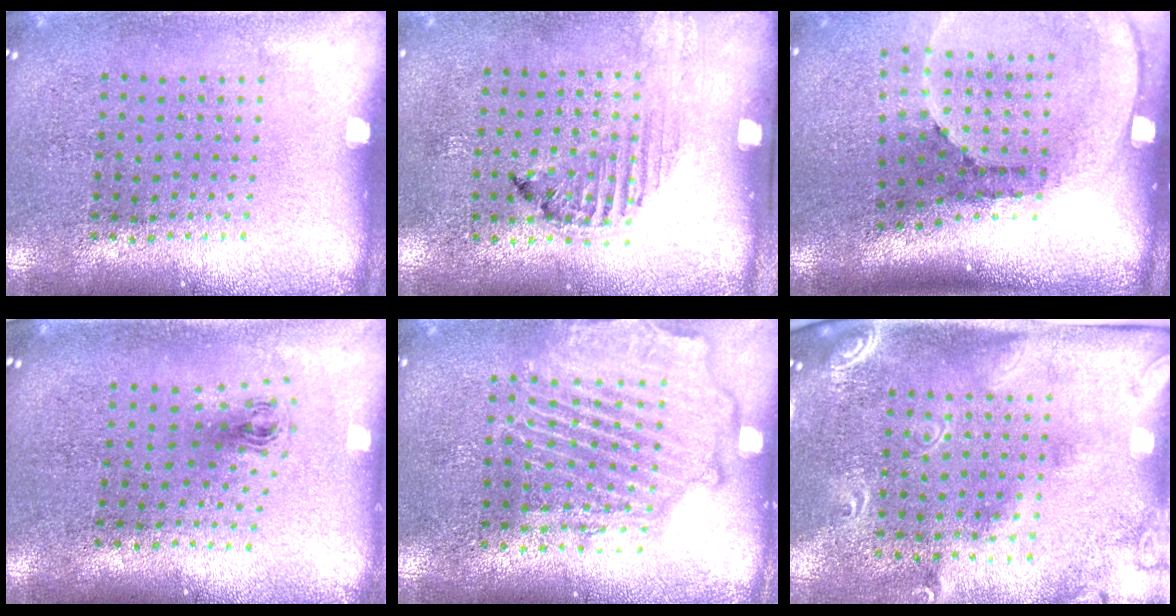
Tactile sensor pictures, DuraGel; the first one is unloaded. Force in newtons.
{"total": 1.3, "press": 1.2, "slide": 0.4}
{"total": 2.6, "press": 1.8, "slide": 1.8}
{"total": 0.8, "press": 0.3, "slide": 0.7}
{"total": 2.4, "press": 2.2, "slide": 0.8}
{"total": 2.4, "press": 1.8, "slide": 1.6}